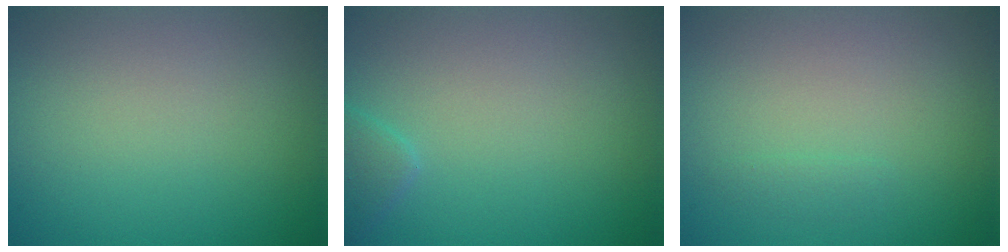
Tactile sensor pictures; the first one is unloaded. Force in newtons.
{"total": 1.4, "press": 1.4, "slide": 0.1}
{"total": 0.6, "press": 0.6, "slide": 0.1}